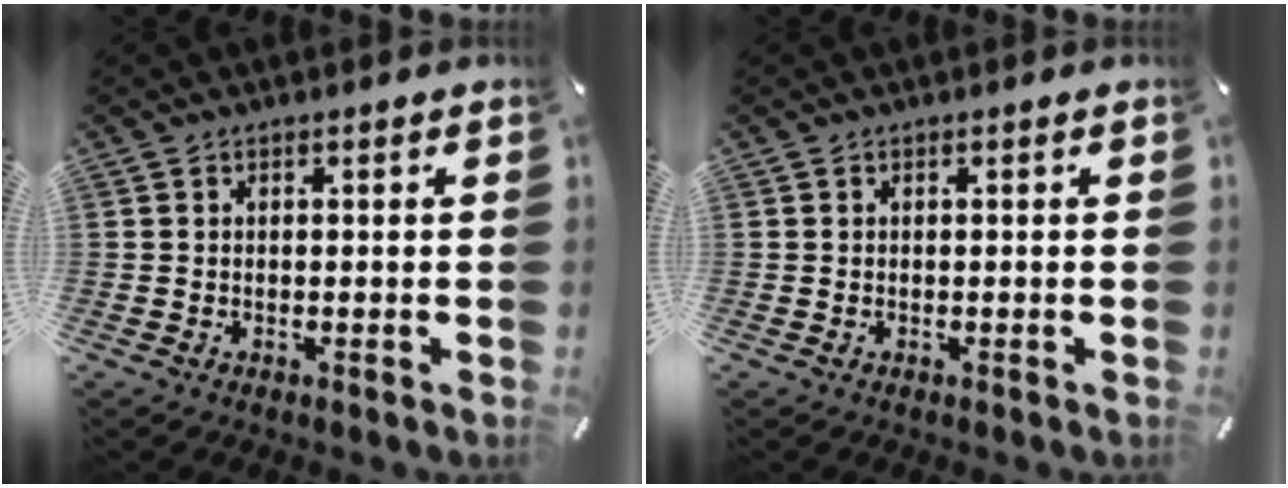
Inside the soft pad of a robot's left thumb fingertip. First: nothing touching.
{"total": 0.0}